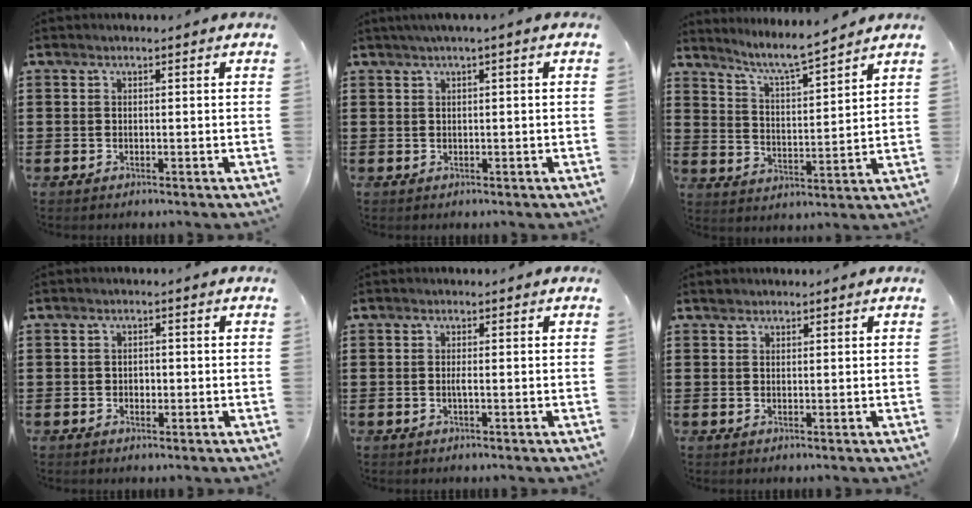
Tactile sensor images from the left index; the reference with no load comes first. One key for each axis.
{"total": 1.1, "fx": 0.1, "fy": -0.1, "fz": 1.1, "tx": -0.018, "ty": -0.004, "tz": 0.003}
{"total": 6.2, "fx": 5.6, "fy": -0.1, "fz": 2.8, "tx": -0.074, "ty": -0.033, "tz": 0.093}
{"total": 1.2, "fx": -0.1, "fy": 0.9, "fz": 0.8, "tx": -0.016, "ty": 0.005, "tz": -0.004}
{"total": 1.0, "fx": -0.2, "fy": 0.0, "fz": 0.9, "tx": -0.026, "ty": -0.005, "tz": -0.006}
{"total": 0.6, "fx": 0.5, "fy": 0.4, "fz": 0.0, "tx": -0.003, "ty": 0.001, "tz": 0.011}